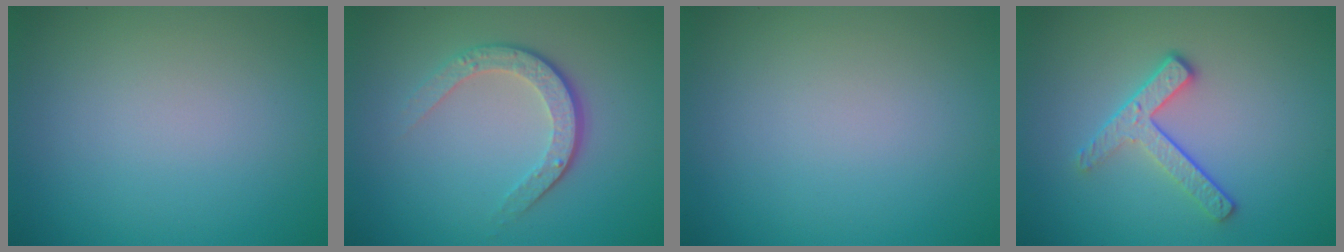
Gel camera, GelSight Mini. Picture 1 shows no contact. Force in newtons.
{"total": 3.6, "press": 2.7, "slide": 2.5}
{"total": 0.0}
{"total": 2.9, "press": 2.3, "slide": 1.7}